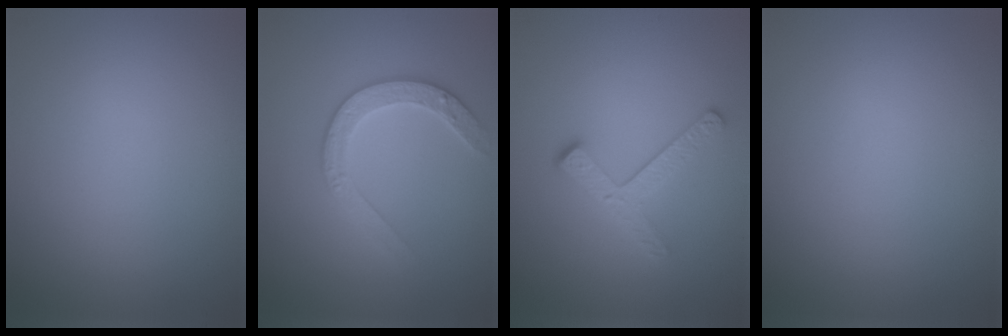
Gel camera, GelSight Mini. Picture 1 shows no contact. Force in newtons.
{"total": 2.8, "press": 2.8, "slide": 0.3}
{"total": 3.1, "press": 2.5, "slide": 1.9}
{"total": 0.0}